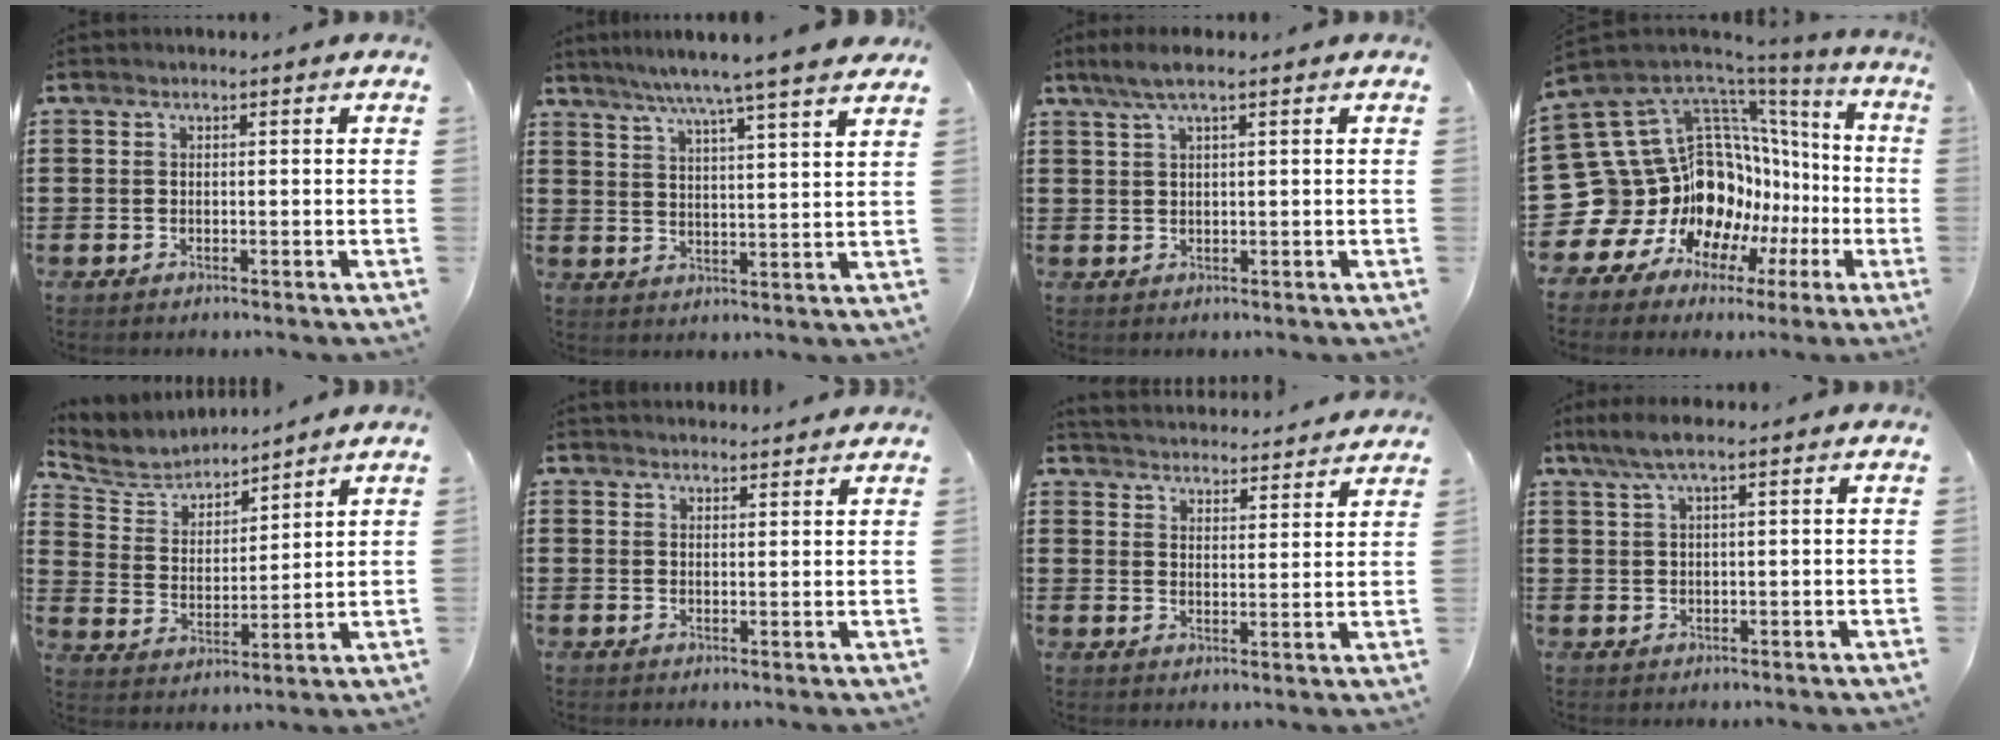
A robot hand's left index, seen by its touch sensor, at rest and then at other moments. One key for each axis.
{"total": 6.7, "fx": 5.6, "fy": -1.2, "fz": 3.5, "tx": -0.086, "ty": -0.028, "tz": 0.094}
{"total": 3.4, "fx": 1.8, "fy": 0.5, "fz": 2.8, "tx": -0.063, "ty": 0.000, "tz": 0.030}
{"total": 17.7, "fx": -2.1, "fy": 15.0, "fz": 9.0, "tx": -0.239, "ty": -0.052, "tz": 0.020}
{"total": 5.3, "fx": 5.0, "fy": 1.7, "fz": 0.6, "tx": -0.045, "ty": -0.026, "tz": 0.084}
{"total": 1.9, "fx": 1.9, "fy": 0.2, "fz": -0.1, "tx": -0.003, "ty": -0.001, "tz": 0.038}
{"total": 4.0, "fx": 4.0, "fy": -0.1, "fz": -0.1, "tx": -0.016, "ty": -0.027, "tz": 0.069}
{"total": 3.7, "fx": 1.9, "fy": 0.5, "fz": 3.1, "tx": -0.069, "ty": 0.000, "tz": 0.031}